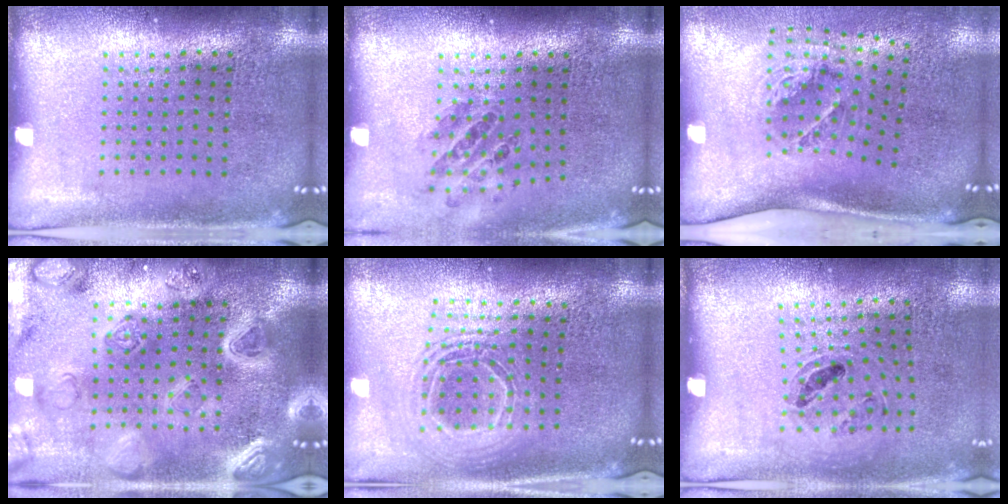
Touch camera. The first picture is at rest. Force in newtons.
{"total": 0.9, "press": 0.9, "slide": 0.0}
{"total": 1.9, "press": 1.2, "slide": 1.4}
{"total": 4.1, "press": 3.7, "slide": 1.9}
{"total": 1.8, "press": 1.4, "slide": 1.0}
{"total": 1.0, "press": 0.9, "slide": 0.5}